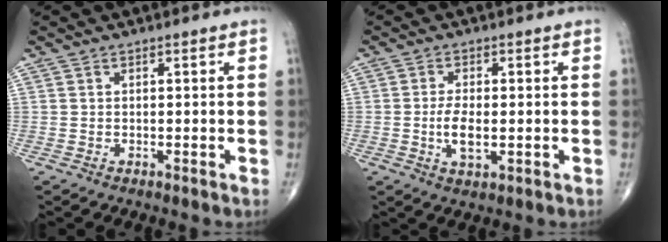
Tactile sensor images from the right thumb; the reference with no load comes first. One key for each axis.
{"total": 4.9, "fx": -0.7, "fy": 2.1, "fz": 4.4, "tx": -0.084, "ty": -0.007, "tz": -0.012}